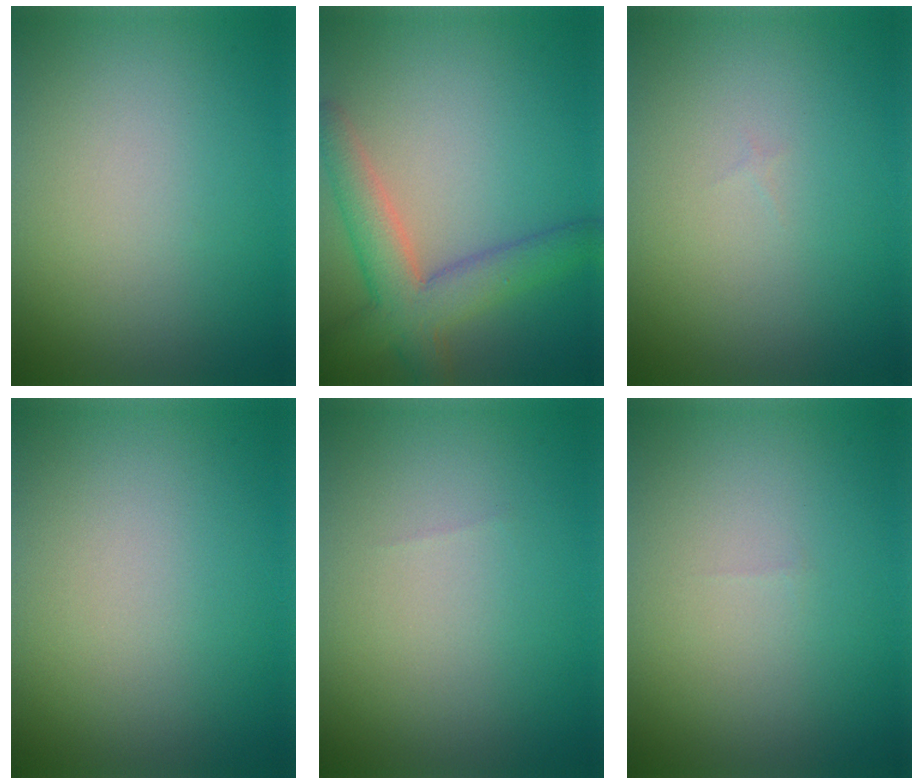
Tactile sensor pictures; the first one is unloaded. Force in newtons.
{"total": 5.9, "press": 5.8, "slide": 0.3}
{"total": 0.0}
{"total": 0.0}
{"total": 0.0}
{"total": 0.0}